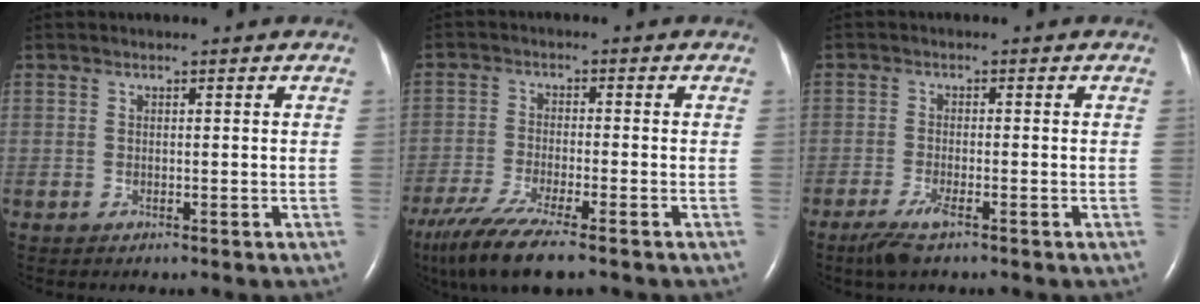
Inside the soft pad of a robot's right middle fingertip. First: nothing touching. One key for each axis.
{"total": 11.5, "fx": -8.8, "fy": 1.0, "fz": 7.3, "tx": -0.139, "ty": -0.029, "tz": -0.151}
{"total": 3.6, "fx": -2.4, "fy": 0.5, "fz": 2.6, "tx": -0.066, "ty": -0.009, "tz": -0.047}